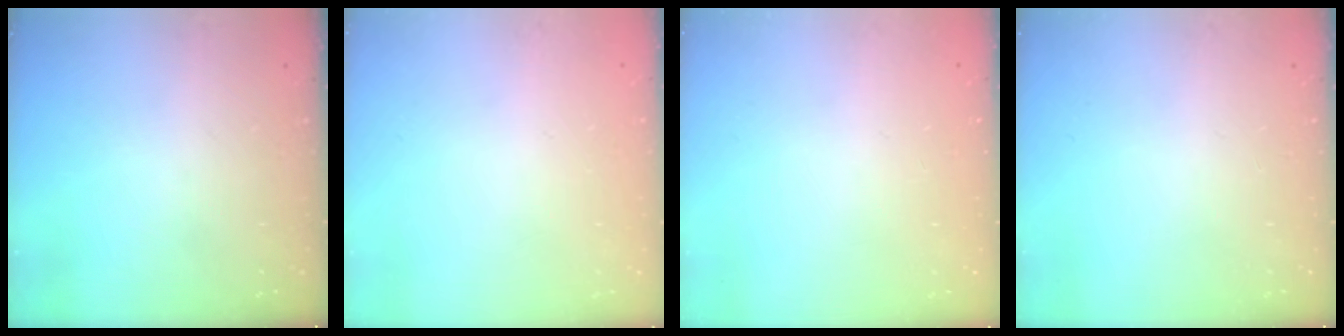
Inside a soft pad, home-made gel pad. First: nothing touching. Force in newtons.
{"total": 0.0}
{"total": 0.0}
{"total": 0.0}